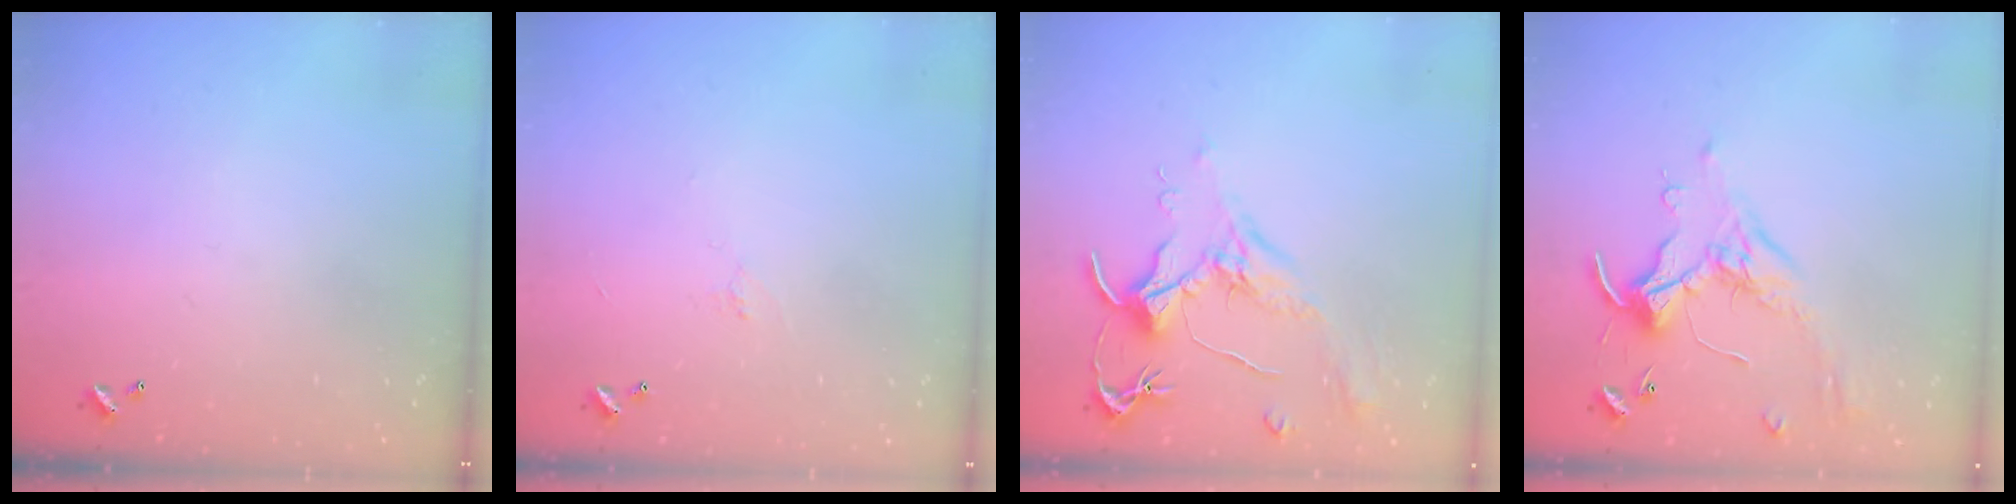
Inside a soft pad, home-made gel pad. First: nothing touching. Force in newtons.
{"total": 3.5, "press": 3.5, "slide": 0.5}
{"total": 2.0, "press": 1.8, "slide": 0.8}
{"total": 0.9, "press": 0.5, "slide": 0.7}